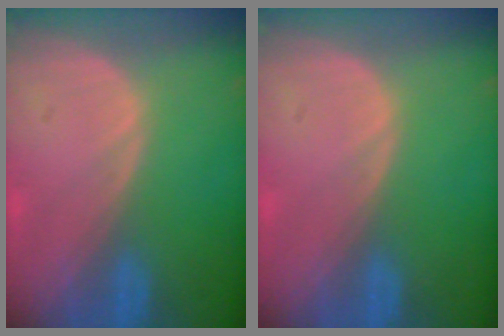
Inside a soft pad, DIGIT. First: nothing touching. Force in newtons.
{"total": 0.0}